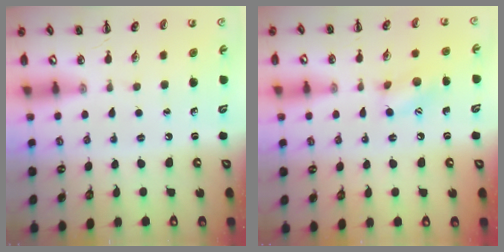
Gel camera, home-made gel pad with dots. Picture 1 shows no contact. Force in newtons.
{"total": 8.9, "press": 8.9, "slide": 0.5}